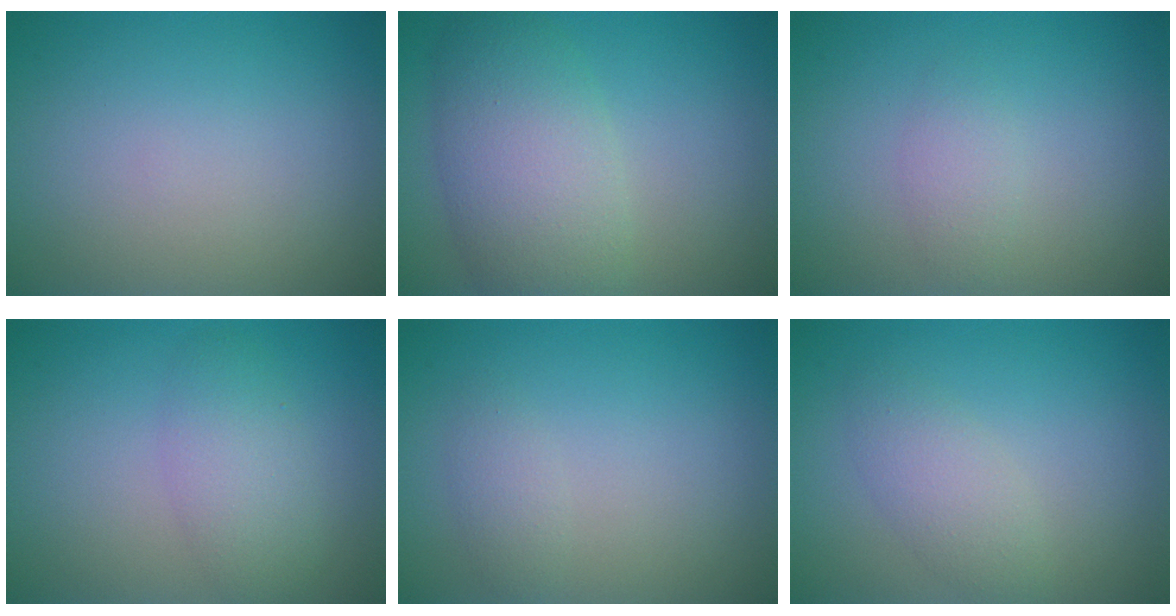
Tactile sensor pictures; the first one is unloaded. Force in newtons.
{"total": 6.8, "press": 6.8, "slide": 0.2}
{"total": 1.4, "press": 1.4, "slide": 0.0}
{"total": 3.1, "press": 3.1, "slide": 0.1}
{"total": 1.2, "press": 1.2, "slide": 0.0}
{"total": 2.4, "press": 2.4, "slide": 0.0}